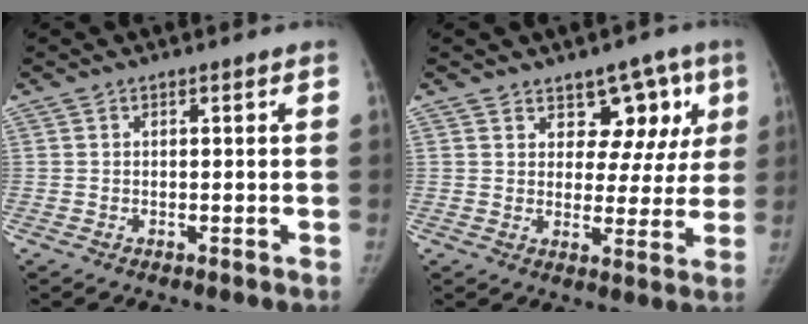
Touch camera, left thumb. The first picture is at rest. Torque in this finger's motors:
{"motor_torque": [-0.08, 0.23, -0.09, -0.05, -0.02]}